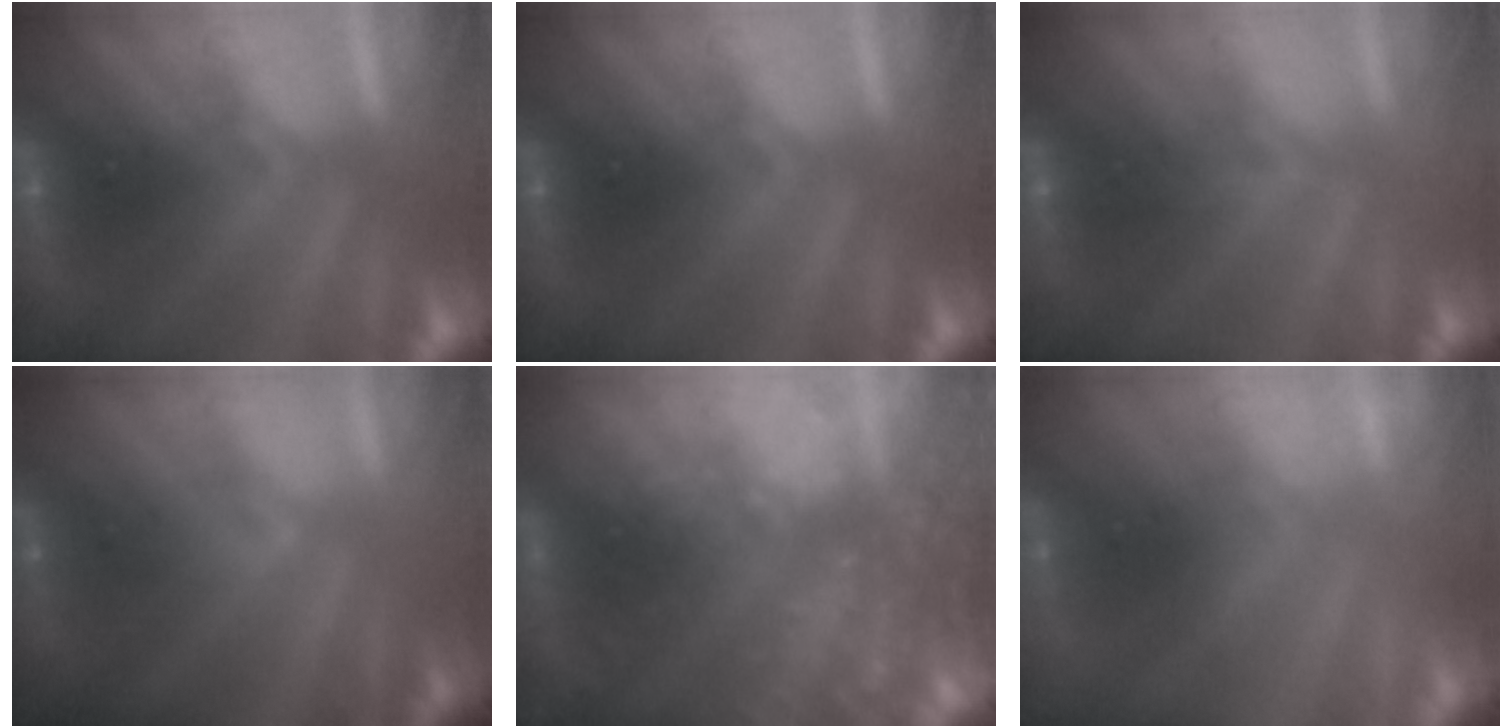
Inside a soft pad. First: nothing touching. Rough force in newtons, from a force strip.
{"total": 0.0}
{"total": 3.4}
{"total": 2.4}
{"total": 8.6}
{"total": 2.2}